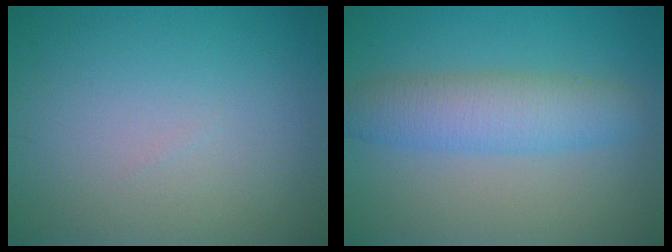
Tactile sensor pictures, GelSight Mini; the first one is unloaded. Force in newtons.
{"total": 4.7, "press": 4.7, "slide": 0.1}